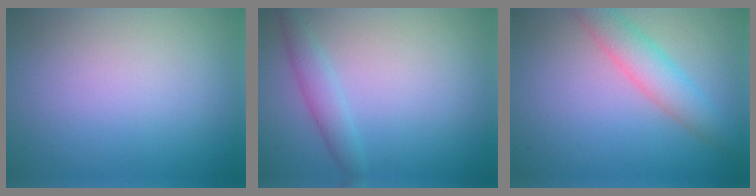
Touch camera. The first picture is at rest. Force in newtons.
{"total": 2.0, "press": 2.0, "slide": 0.3}
{"total": 3.7, "press": 3.7, "slide": 0.1}